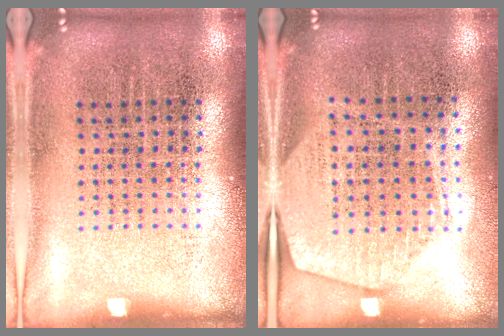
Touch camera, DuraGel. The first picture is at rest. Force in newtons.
{"total": 1.9, "press": 1.7, "slide": 0.9}